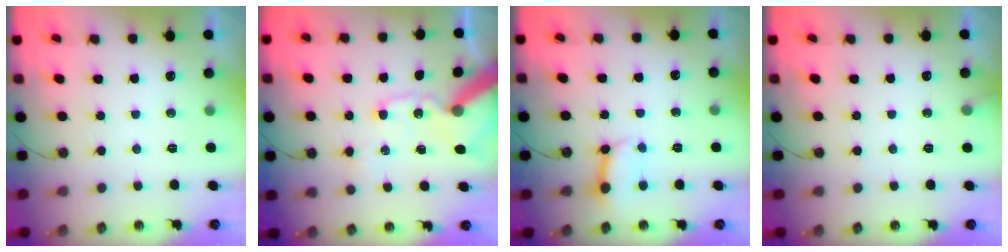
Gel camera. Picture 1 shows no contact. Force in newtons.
{"total": 15.2, "press": 15.0, "slide": 2.4}
{"total": 7.2, "press": 7.2, "slide": 0.8}
{"total": 5.5, "press": 5.5, "slide": 0.5}